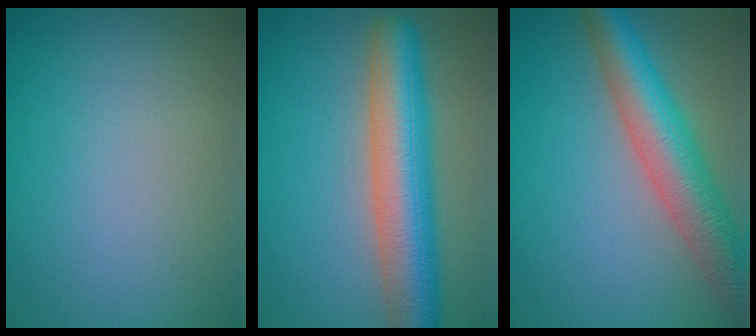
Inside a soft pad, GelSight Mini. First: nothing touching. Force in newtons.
{"total": 9.0, "press": 9.0, "slide": 0.3}
{"total": 7.9, "press": 7.9, "slide": 0.4}